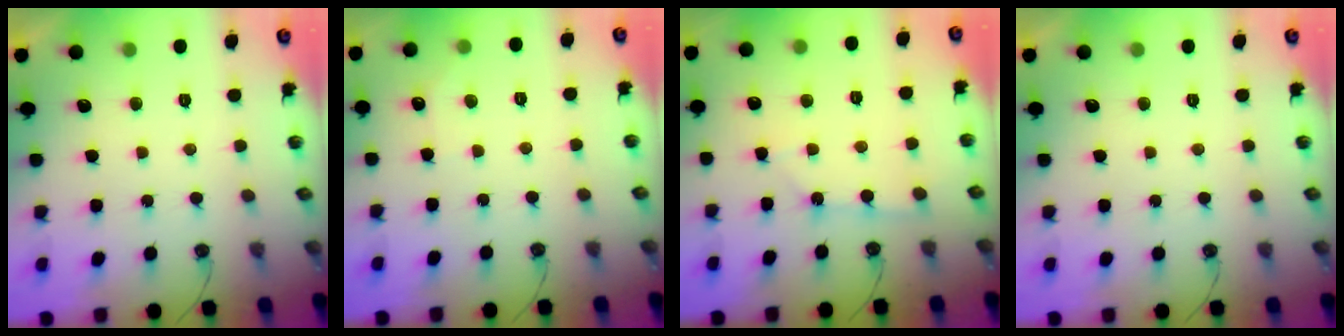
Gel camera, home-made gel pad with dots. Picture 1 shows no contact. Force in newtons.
{"total": 2.7, "press": 2.6, "slide": 0.4}
{"total": 1.9, "press": 1.9, "slide": 0.2}
{"total": 0.0}